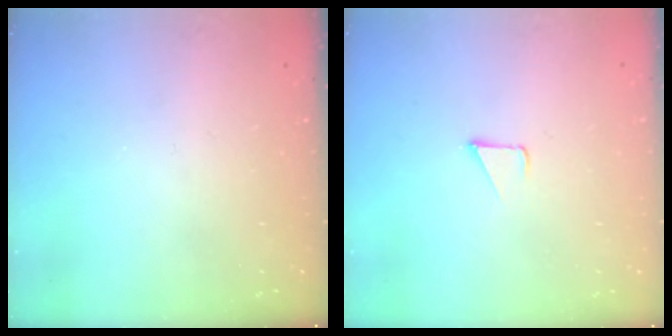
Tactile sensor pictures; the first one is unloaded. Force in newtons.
{"total": 1.8, "press": 1.7, "slide": 0.1}